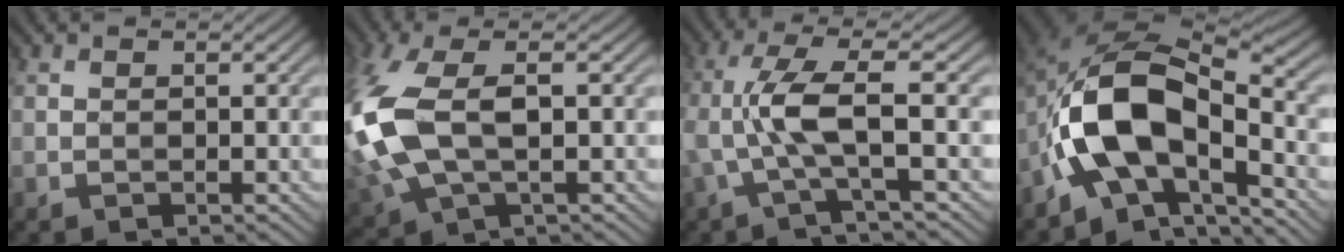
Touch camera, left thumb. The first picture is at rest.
{"total": 12.6, "force": [0.3, 6.6, 10.7], "torque": [-0.289, -0.002, 0.006]}
{"total": 6.8, "force": [-0.6, 1.3, 6.7], "torque": [-0.146, 0.018, -0.021]}
{"total": 13.7, "force": [-3.9, 7.4, 10.9], "torque": [-0.200, -0.001, -0.082]}